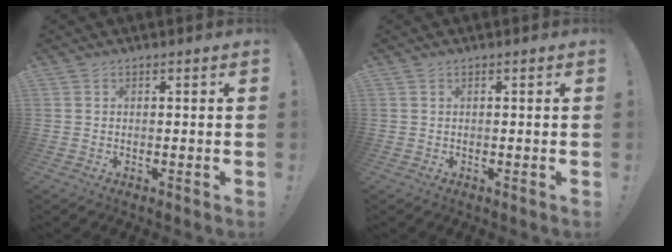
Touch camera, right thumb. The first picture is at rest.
{"total": 0.0}